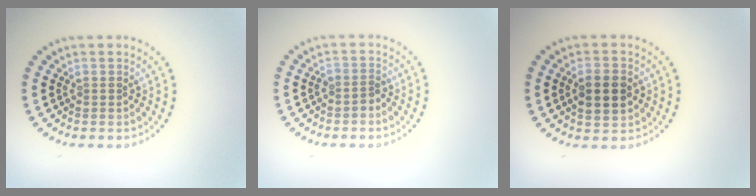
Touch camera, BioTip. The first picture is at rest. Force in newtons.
{"total": 1.1, "press": 0.9, "slide": 0.7}
{"total": 3.7, "press": 3.7, "slide": 0.2}